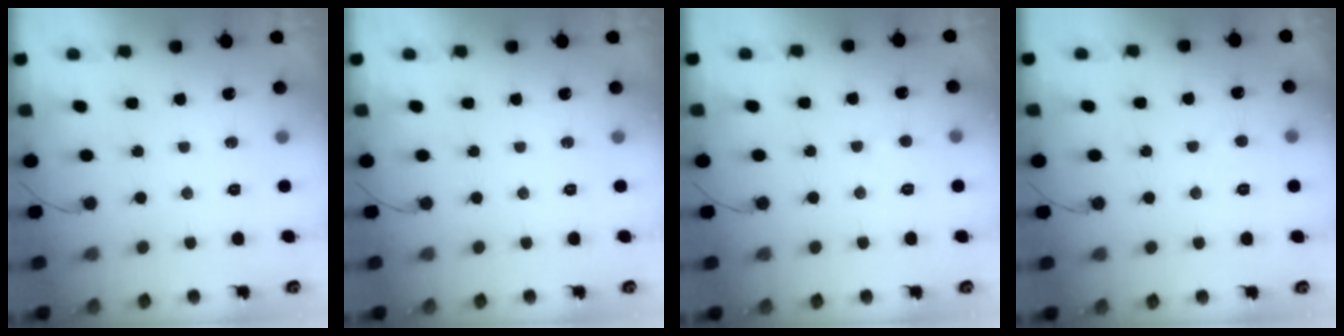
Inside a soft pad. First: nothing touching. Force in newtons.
{"total": 0.0}
{"total": 3.0, "press": 3.0, "slide": 0.2}
{"total": 2.1, "press": 2.1, "slide": 0.3}